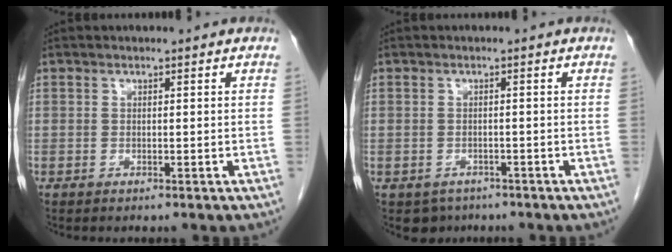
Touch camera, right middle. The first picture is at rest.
{"total": 3.0, "force": [-2.1, 2.1, 0.3], "torque": [-0.007, 0.003, -0.028]}